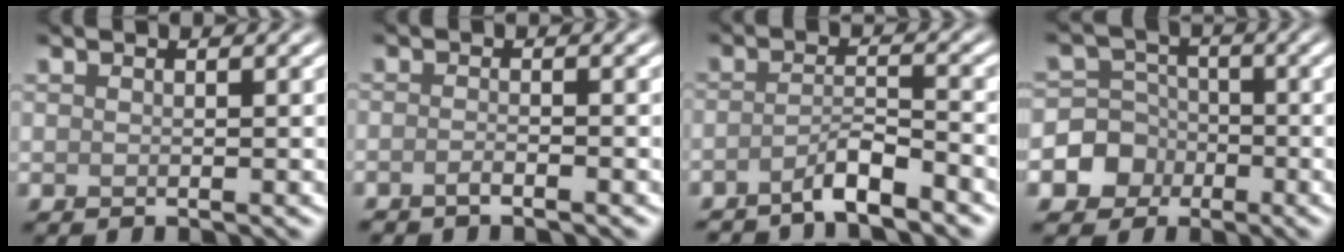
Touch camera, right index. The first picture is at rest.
{"total": 1.1, "force": [-1.0, 0.0, 0.5], "torque": [-0.011, -0.001, -0.020]}
{"total": 3.0, "force": [-2.5, 0.2, 1.5], "torque": [-0.027, 0.006, -0.054]}
{"total": 5.8, "force": [-2.3, 5.3, 0.7], "torque": [0.003, 0.006, -0.068]}